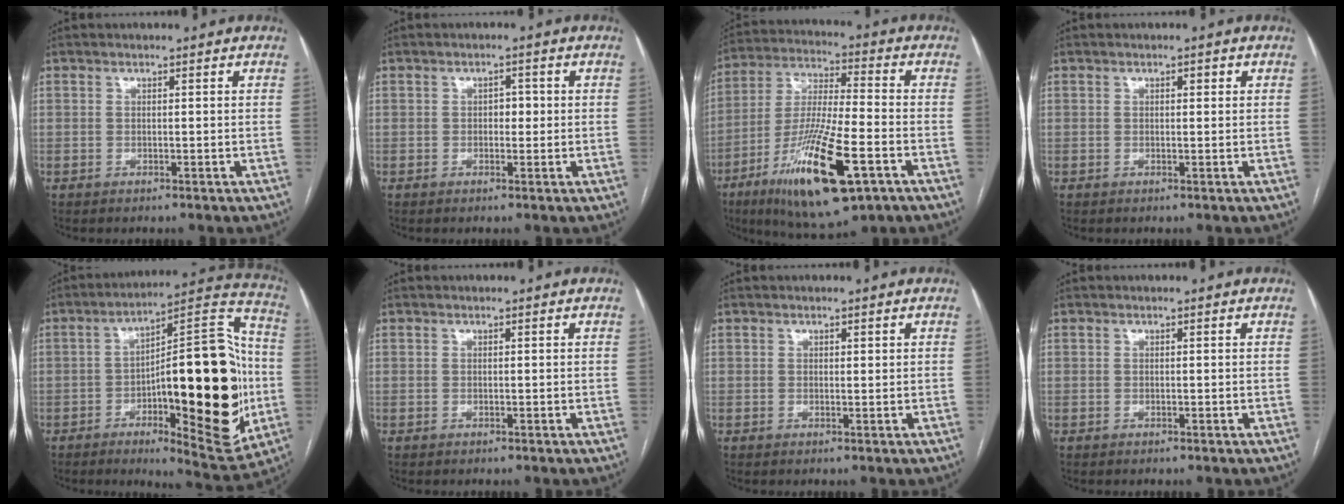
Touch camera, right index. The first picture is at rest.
{"total": 2.0, "force": [0.0, 1.2, 1.5], "torque": [-0.016, 0.006, -0.001]}
{"total": 19.3, "force": [-8.8, 3.6, 16.7], "torque": [-0.328, -0.030, -0.147]}
{"total": 0.9, "force": [0.4, 0.4, 0.7], "torque": [-0.009, 0.002, 0.003]}
{"total": 27.6, "force": [-4.5, 7.2, 26.3], "torque": [-0.350, 0.017, -0.051]}
{"total": 0.0}
{"total": 0.6, "force": [0.3, 0.3, 0.4], "torque": [-0.003, -0.001, 0.004]}
{"total": 0.0}